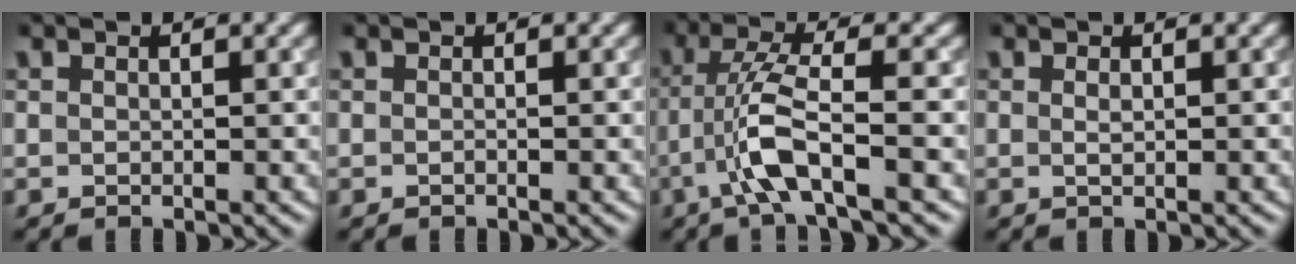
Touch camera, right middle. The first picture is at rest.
{"total": 0.0}
{"total": 4.8, "force": [-2.1, 0.7, 4.2], "torque": [-0.086, 0.010, -0.047]}
{"total": 0.6, "force": [0.1, 0.2, 0.6], "torque": [-0.012, 0.000, 0.002]}